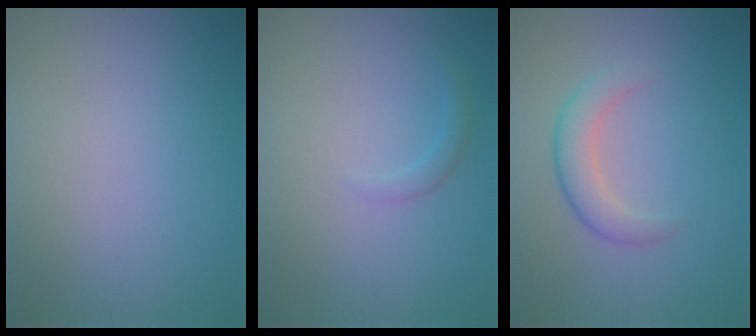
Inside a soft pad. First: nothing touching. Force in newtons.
{"total": 1.2, "press": 1.1, "slide": 0.1}
{"total": 3.0, "press": 3.0, "slide": 0.1}